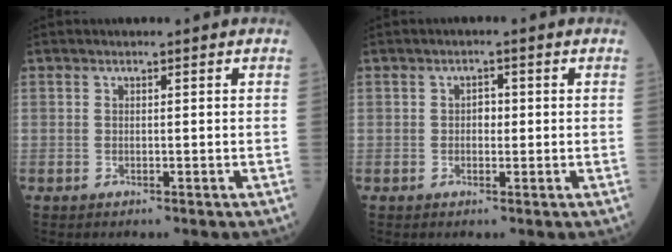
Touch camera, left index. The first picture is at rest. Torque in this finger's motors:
{"motor_torque": [-0.05, 0.15, 0.01, 0.00]}